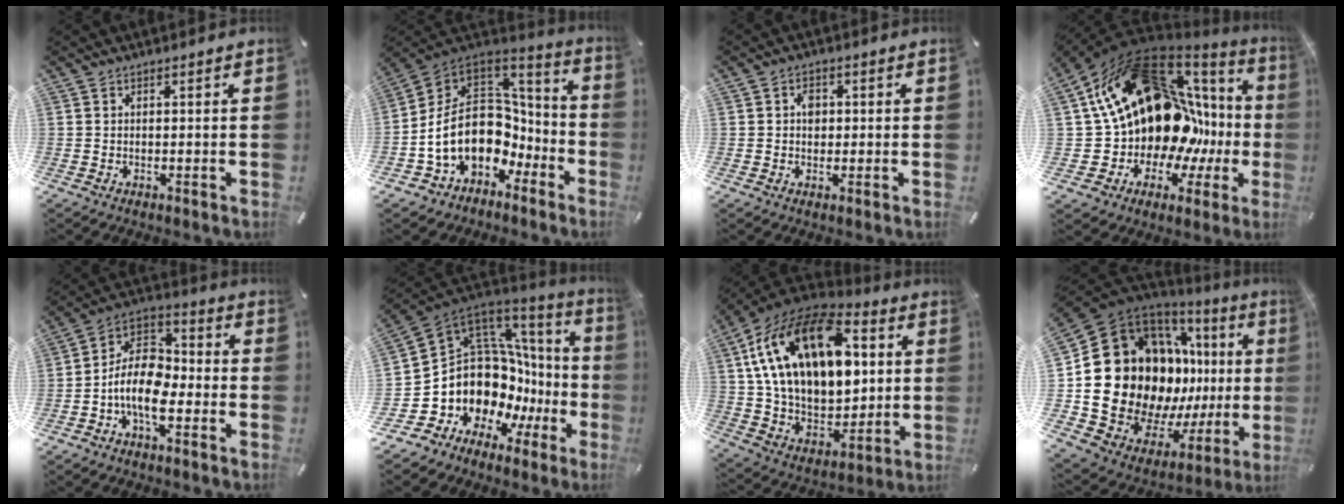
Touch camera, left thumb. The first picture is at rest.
{"total": 18.0, "force": [-1.7, 14.3, 10.9], "torque": [-0.219, -0.030, -0.016]}
{"total": 3.1, "force": [0.2, 2.5, 1.8], "torque": [-0.020, 0.000, -0.002]}
{"total": 24.5, "force": [7.5, 16.3, 16.7], "torque": [-0.246, -0.094, 0.173]}
{"total": 12.1, "force": [-4.5, 7.2, 8.6], "torque": [-0.182, 0.016, -0.083]}
{"total": 16.4, "force": [-1.8, 12.9, 10.0], "torque": [-0.181, -0.065, 0.011]}
{"total": 23.8, "force": [8.6, 15.0, 16.3], "torque": [-0.317, -0.041, 0.147]}
{"total": 25.1, "force": [2.6, 19.0, 16.2], "torque": [-0.257, -0.079, 0.099]}